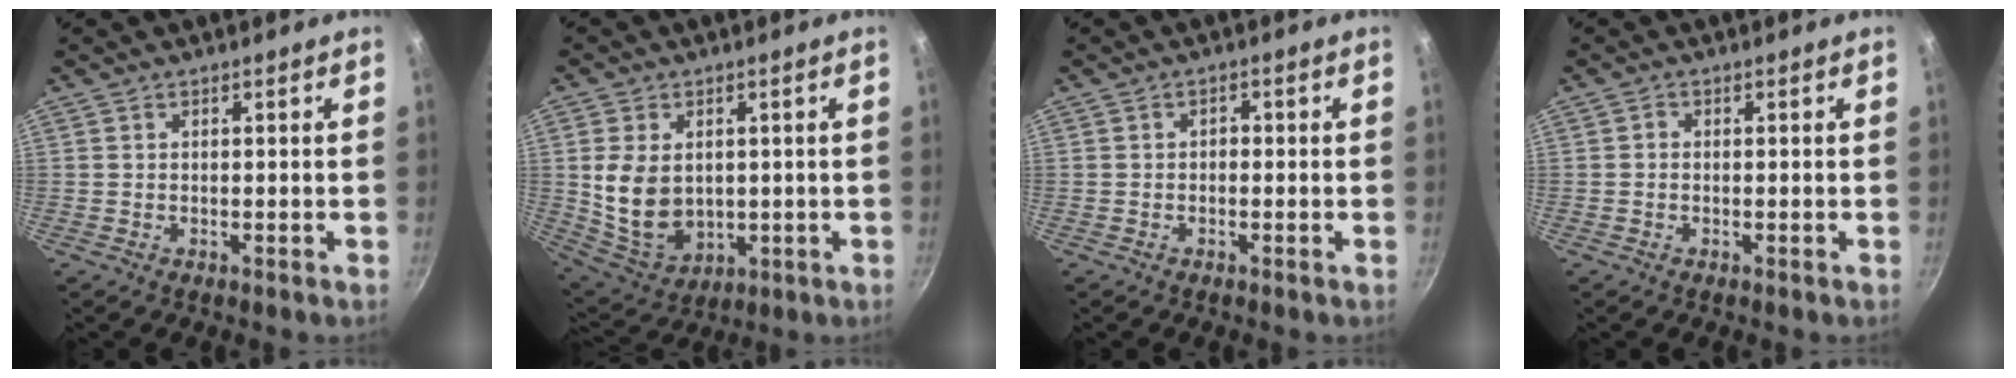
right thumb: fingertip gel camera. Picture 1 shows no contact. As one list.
[{"total": 11.6, "force": [1.0, 8.4, 7.9], "torque": [-0.136, -0.017, 0.043]}, {"total": 1.2, "force": [-0.3, 0.9, 0.7], "torque": [-0.010, 0.006, -0.006]}, {"total": 0.6, "force": [-0.3, 0.5, 0.3], "torque": [-0.005, 0.003, -0.005]}]